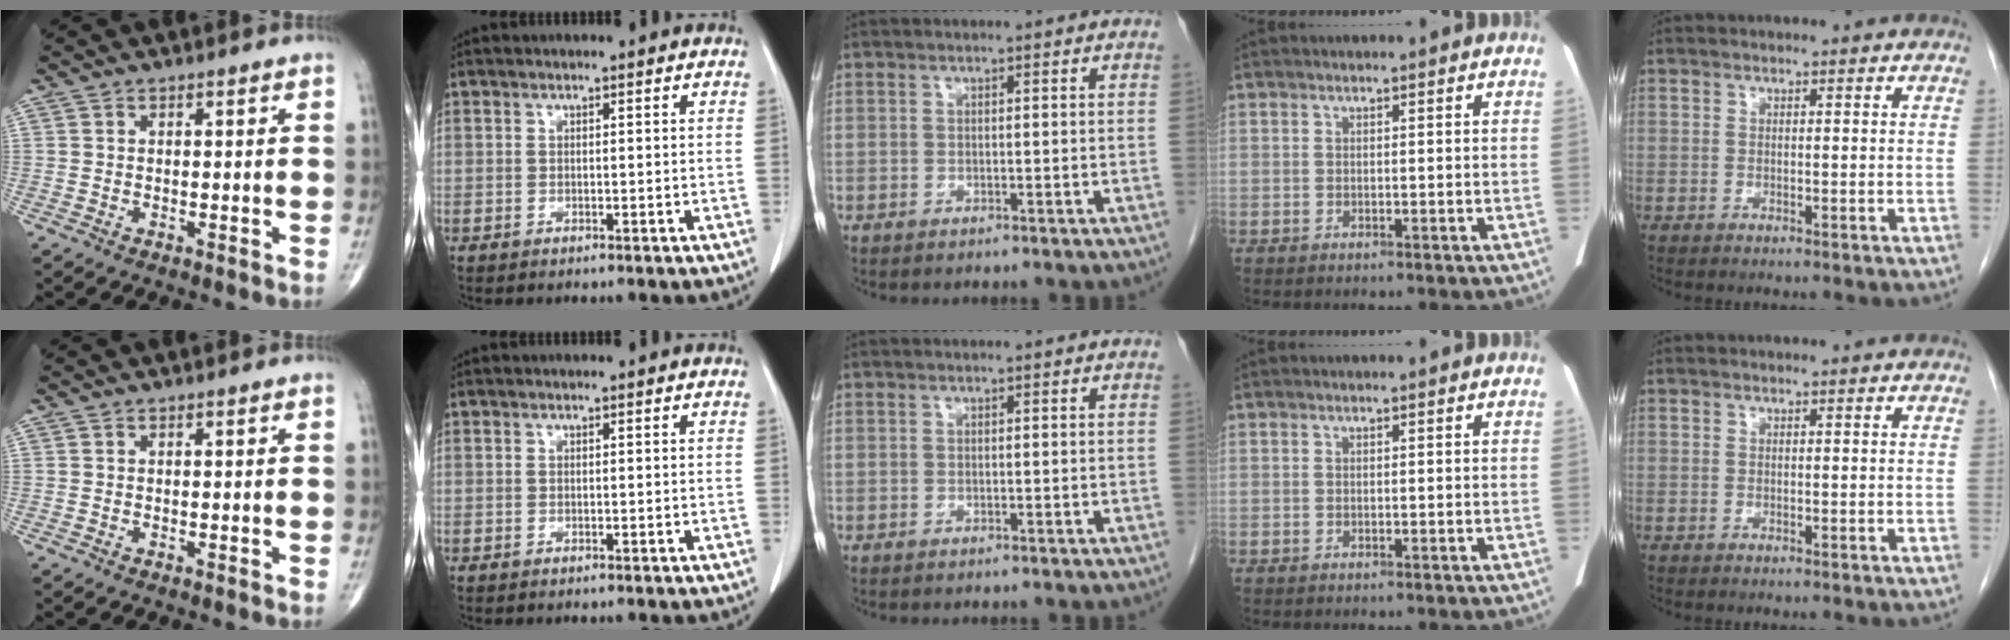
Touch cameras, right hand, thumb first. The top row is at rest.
{}